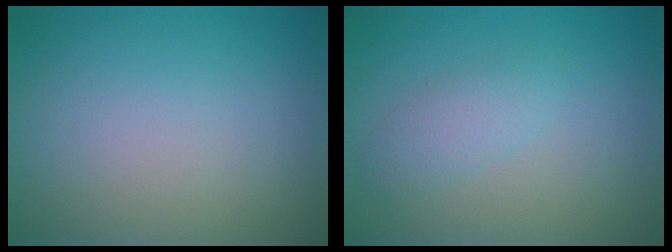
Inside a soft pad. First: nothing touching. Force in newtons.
{"total": 1.8, "press": 1.8, "slide": 0.0}